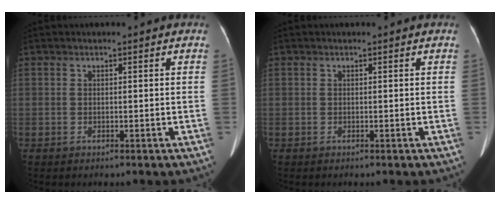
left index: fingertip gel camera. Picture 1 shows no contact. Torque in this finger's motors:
{"motor_torque": [-0.01, 0.01, 0.00, 0.00]}